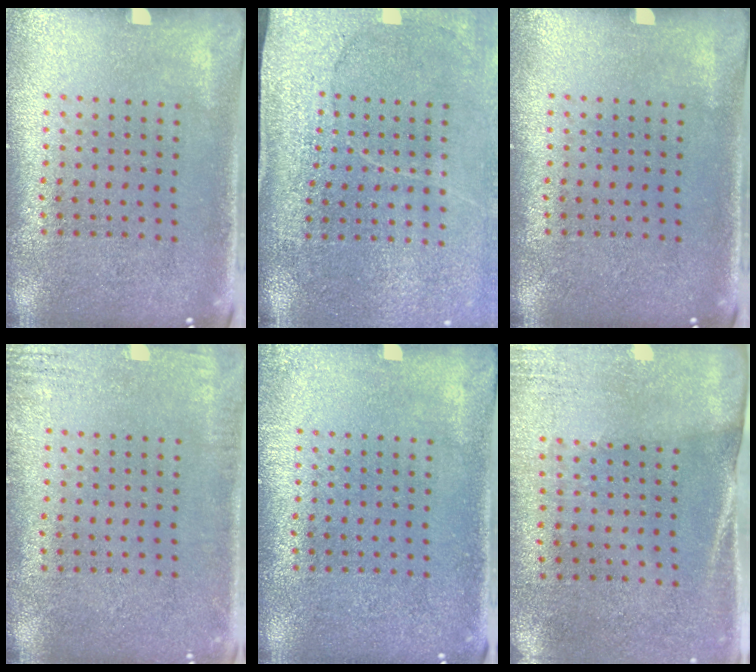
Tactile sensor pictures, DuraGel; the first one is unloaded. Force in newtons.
{"total": 3.3, "press": 2.9, "slide": 1.5}
{"total": 0.0}
{"total": 2.1, "press": 2.1, "slide": 0.2}
{"total": 0.9, "press": 0.9, "slide": 0.1}
{"total": 2.6, "press": 2.3, "slide": 1.3}